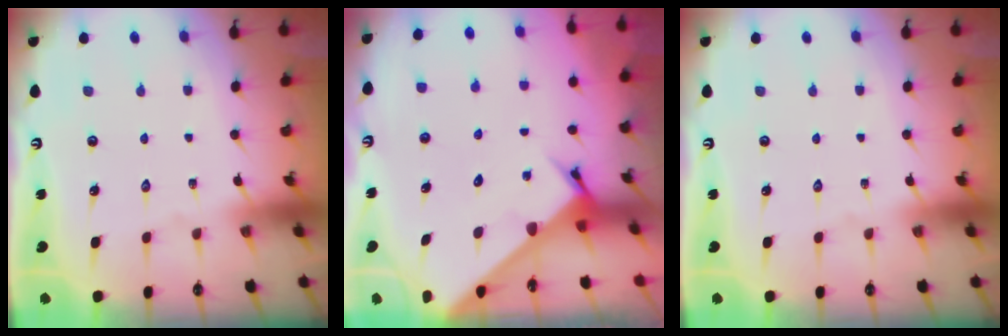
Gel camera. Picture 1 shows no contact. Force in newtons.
{"total": 3.2, "press": 3.2, "slide": 0.2}
{"total": 0.0}